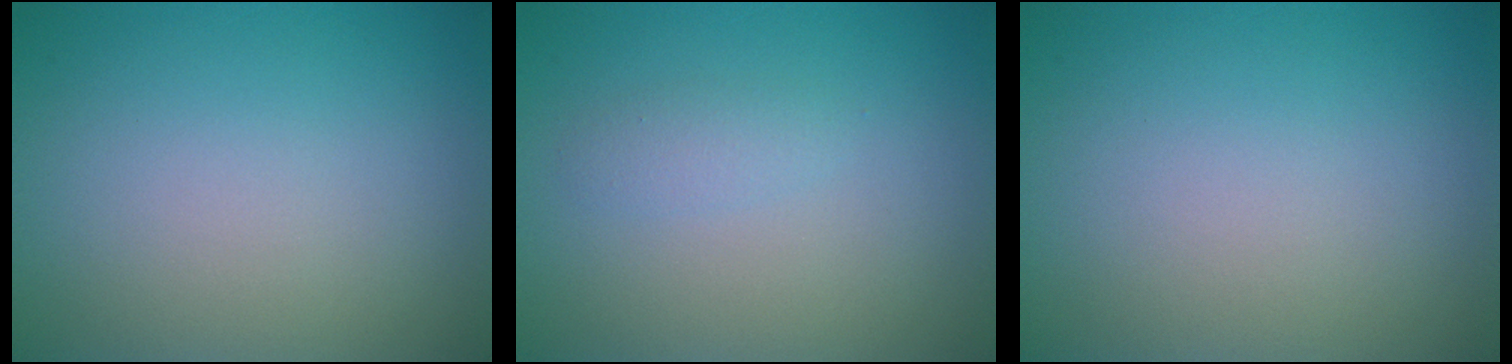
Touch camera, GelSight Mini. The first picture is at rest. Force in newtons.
{"total": 1.1, "press": 1.0, "slide": 0.1}
{"total": 0.0}